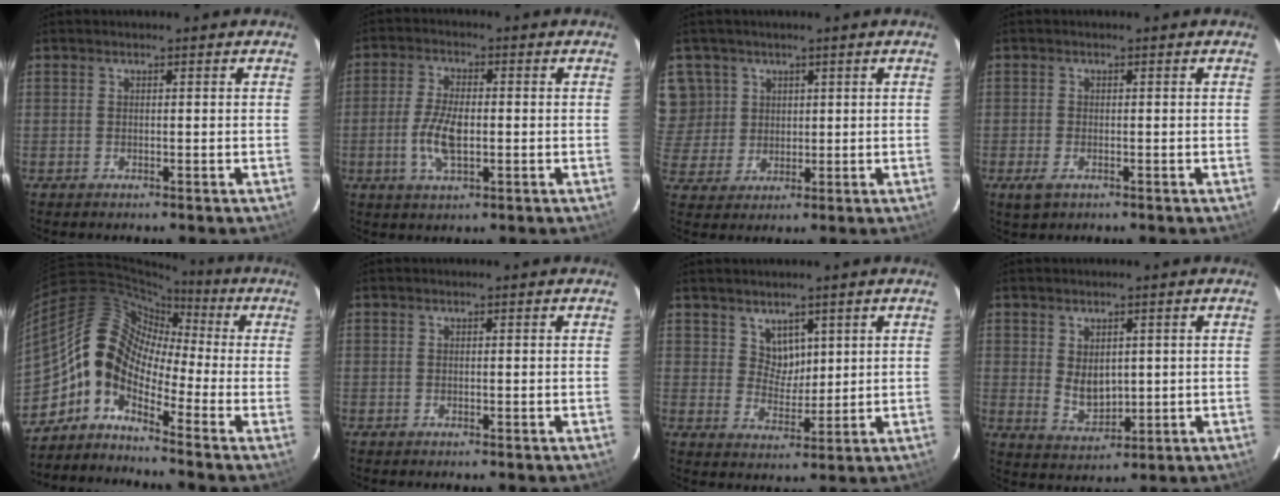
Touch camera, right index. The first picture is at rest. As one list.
[{"total": 7.4, "force": [-1.4, 3.1, 6.6], "torque": [-0.138, -0.002, -0.026]}, {"total": 8.1, "force": [3.4, 7.2, 1.6], "torque": [-0.033, 0.008, 0.074]}, {"total": 3.0, "force": [-1.6, 1.6, 2.0], "torque": [-0.040, -0.008, -0.026]}, {"total": 9.0, "force": [-3.3, 5.6, 6.3], "torque": [-0.092, 0.026, -0.087]}, {"total": 0.0}, {"total": 4.4, "force": [2.7, 3.2, 1.1], "torque": [-0.010, 0.002, 0.054]}, {"total": 5.6, "force": [1.1, 3.8, 4.0], "torque": [-0.067, -0.005, 0.032]}]